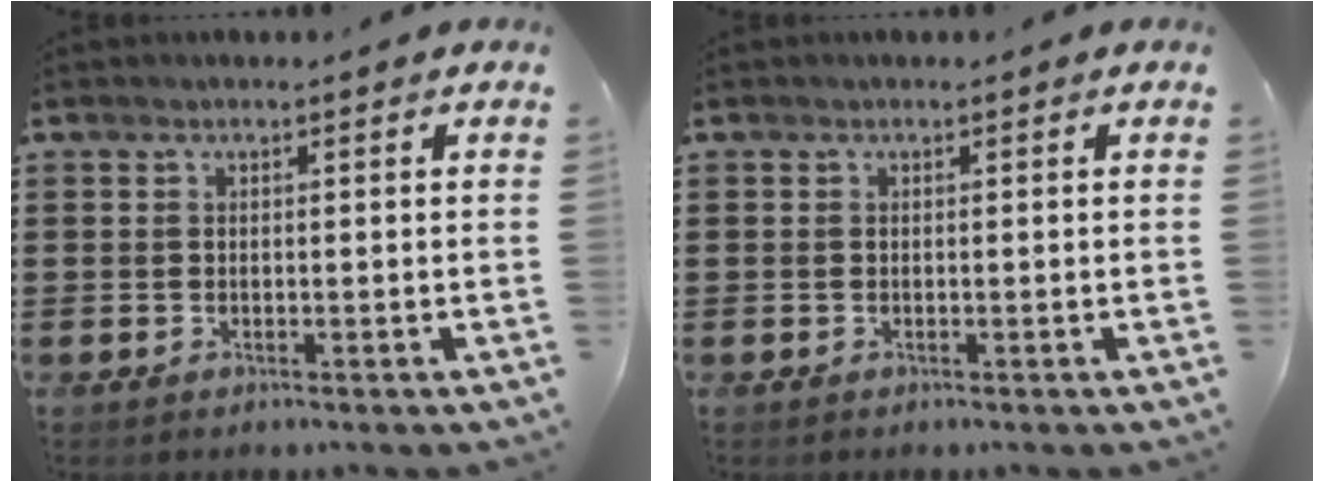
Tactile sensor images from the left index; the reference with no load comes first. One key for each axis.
{"total": 0.0}